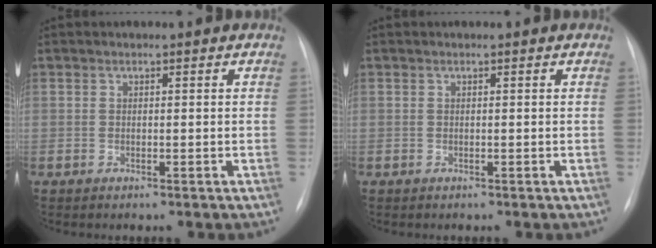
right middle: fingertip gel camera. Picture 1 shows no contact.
{"total": 0.0}